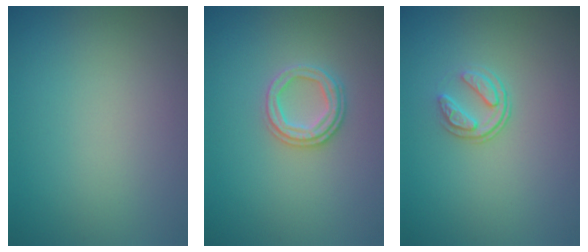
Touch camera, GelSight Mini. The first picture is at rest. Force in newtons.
{"total": 2.4, "press": 2.3, "slide": 0.7}
{"total": 1.9, "press": 1.3, "slide": 1.4}